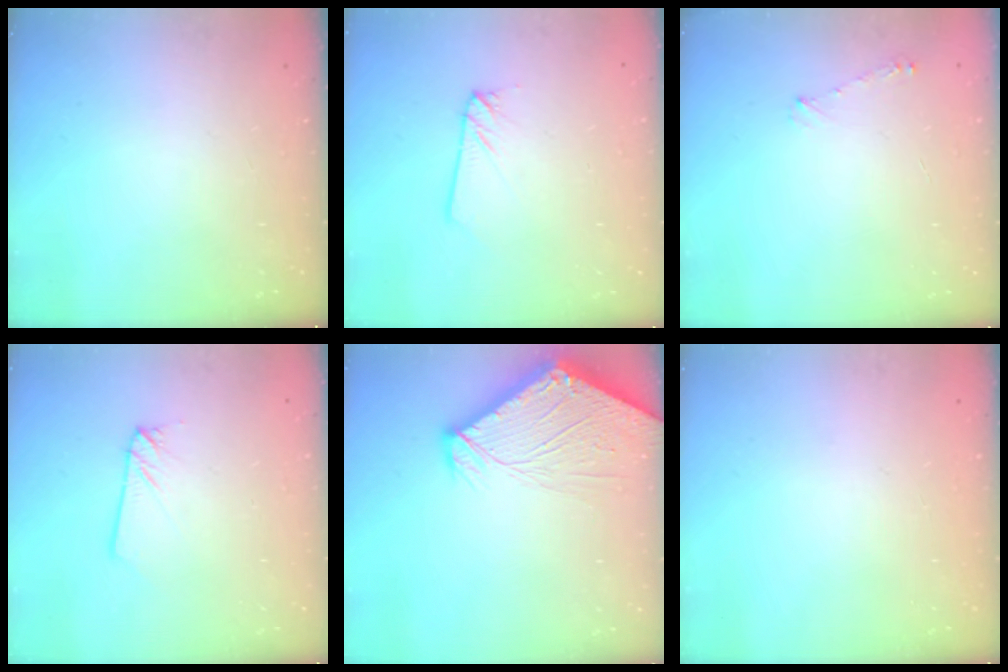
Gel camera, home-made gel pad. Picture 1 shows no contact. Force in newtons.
{"total": 2.2, "press": 2.2, "slide": 0.2}
{"total": 4.3, "press": 4.3, "slide": 0.5}
{"total": 2.2, "press": 2.2, "slide": 0.2}
{"total": 10.6, "press": 10.5, "slide": 1.1}
{"total": 0.0}